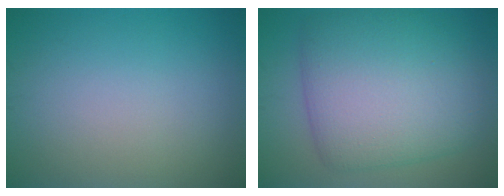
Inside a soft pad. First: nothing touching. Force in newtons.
{"total": 10.0, "press": 10.0, "slide": 0.4}